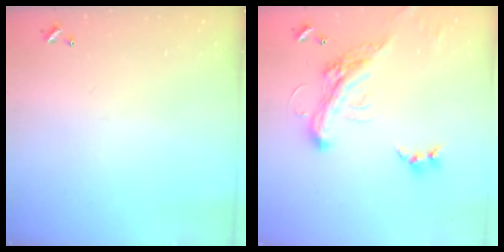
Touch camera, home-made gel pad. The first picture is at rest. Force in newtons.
{"total": 6.3, "press": 6.0, "slide": 1.8}